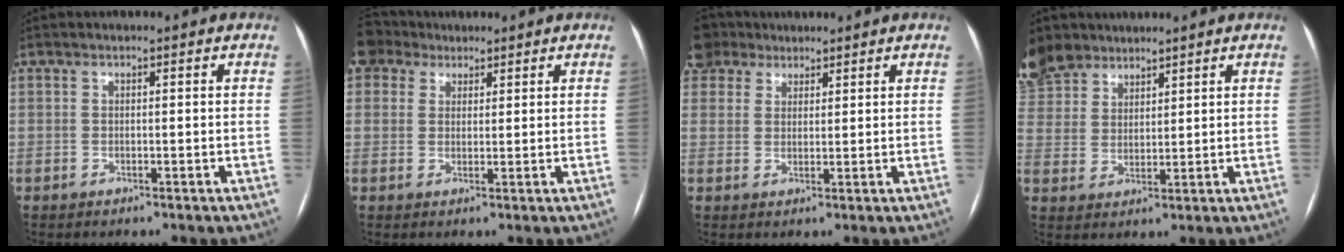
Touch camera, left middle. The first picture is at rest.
{"total": 2.3, "force": [2.0, 0.7, -0.9], "torque": [0.015, 0.008, 0.041]}
{"total": 3.3, "force": [2.9, 1.3, -0.8], "torque": [0.018, 0.008, 0.059]}
{"total": 12.2, "force": [9.7, 6.6, 3.4], "torque": [-0.127, 0.018, 0.203]}